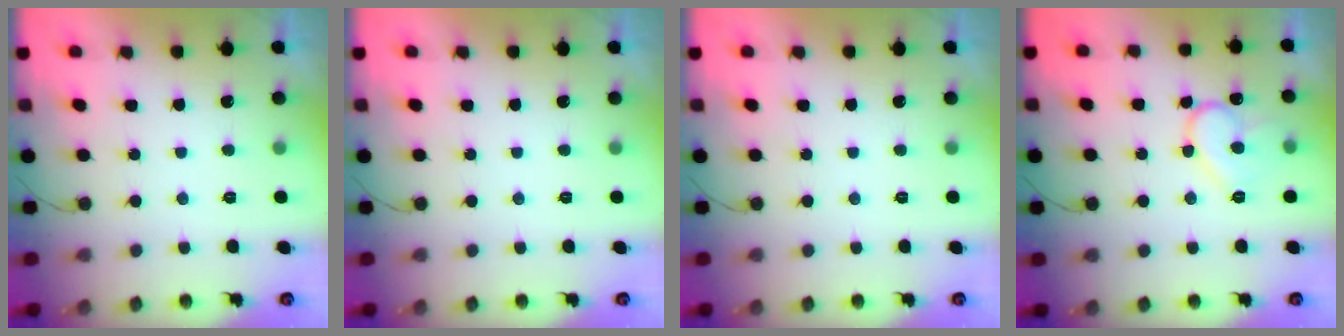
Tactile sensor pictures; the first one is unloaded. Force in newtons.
{"total": 0.0}
{"total": 0.0}
{"total": 12.4, "press": 12.3, "slide": 1.3}